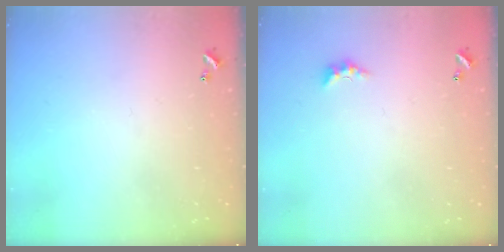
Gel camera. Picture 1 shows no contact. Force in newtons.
{"total": 1.5, "press": 1.4, "slide": 0.5}